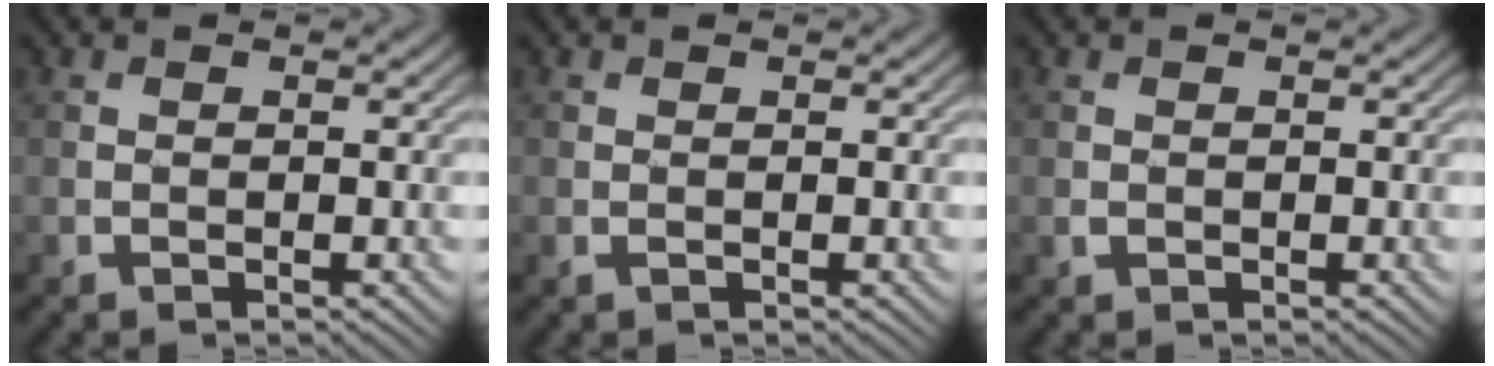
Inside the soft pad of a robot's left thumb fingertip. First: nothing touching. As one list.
[{"total": 0.5, "force": [-0.1, 0.3, 0.4], "torque": [-0.010, -0.003, -0.001]}, {"total": 0.6, "force": [-0.1, 0.6, 0.2], "torque": [-0.003, -0.005, -0.002]}]